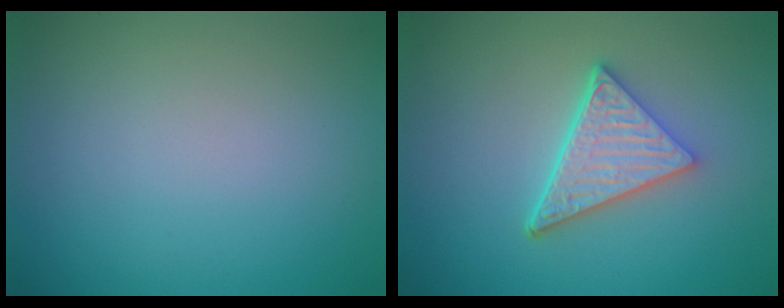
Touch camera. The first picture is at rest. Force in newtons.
{"total": 5.0, "press": 3.7, "slide": 3.4}